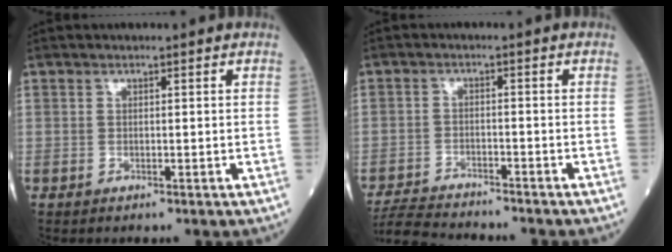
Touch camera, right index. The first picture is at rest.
{"total": 8.0, "force": [-7.8, 0.4, 1.6], "torque": [-0.029, -0.013, -0.134]}